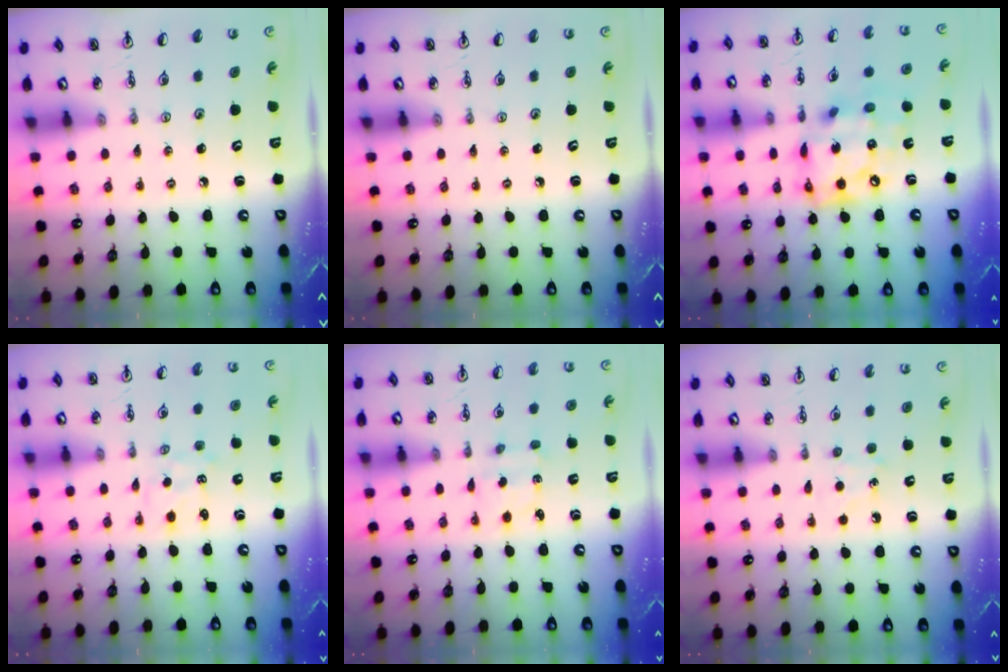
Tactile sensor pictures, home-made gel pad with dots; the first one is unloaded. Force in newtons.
{"total": 0.0}
{"total": 18.0, "press": 17.9, "slide": 1.8}
{"total": 1.2, "press": 1.2, "slide": 0.2}
{"total": 2.8, "press": 2.8, "slide": 0.5}
{"total": 4.4, "press": 4.4, "slide": 0.6}